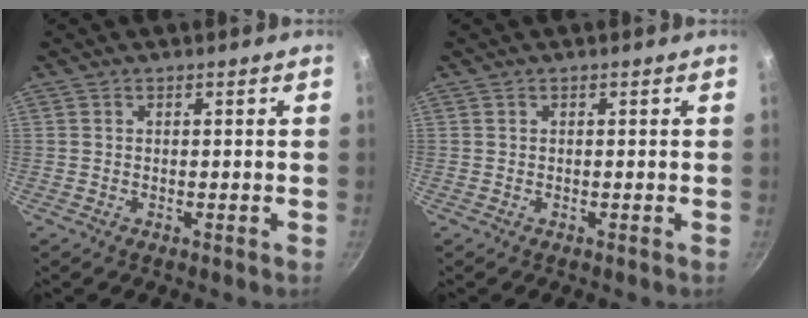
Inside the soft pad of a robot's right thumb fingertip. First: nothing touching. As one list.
[{"total": 0.0}]